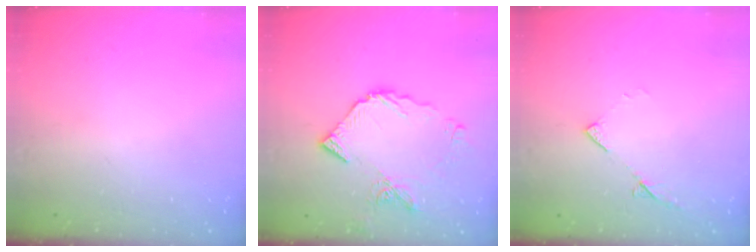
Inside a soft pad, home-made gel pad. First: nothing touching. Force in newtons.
{"total": 10.6, "press": 10.5, "slide": 1.2}
{"total": 6.2, "press": 6.2, "slide": 0.7}